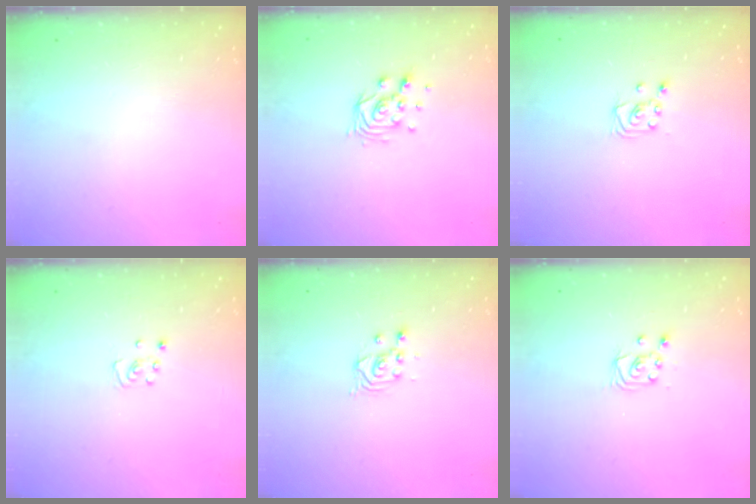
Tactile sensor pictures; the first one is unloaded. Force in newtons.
{"total": 8.2, "press": 8.2, "slide": 0.4}
{"total": 2.0, "press": 2.0, "slide": 0.2}
{"total": 3.3, "press": 3.3, "slide": 0.3}
{"total": 2.5, "press": 2.5, "slide": 0.2}
{"total": 3.4, "press": 3.4, "slide": 0.3}